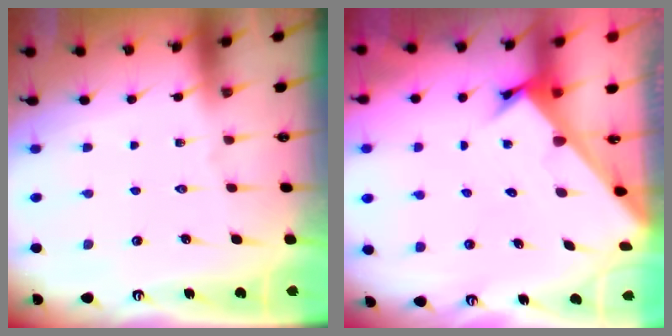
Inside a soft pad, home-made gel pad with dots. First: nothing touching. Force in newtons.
{"total": 2.7, "press": 2.7, "slide": 0.3}